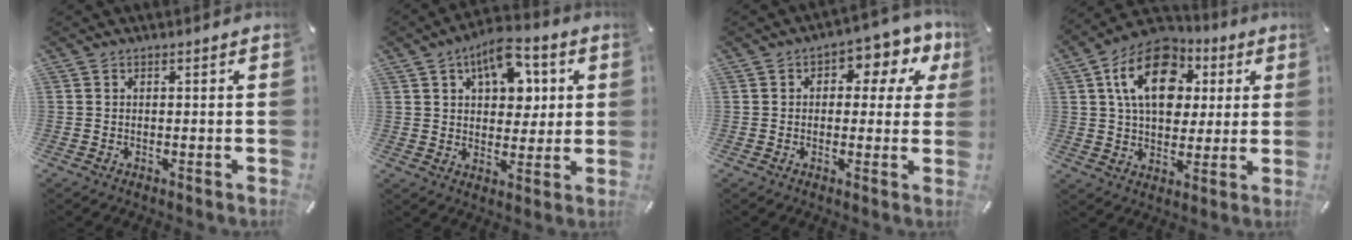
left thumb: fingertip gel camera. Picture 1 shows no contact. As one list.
[{"total": 10.9, "force": [5.1, 6.7, 7.0], "torque": [-0.101, -0.012, 0.089]}, {"total": 7.2, "force": [2.2, 4.6, 5.0], "torque": [-0.059, -0.010, 0.030]}, {"total": 17.0, "force": [5.5, 12.0, 10.7], "torque": [-0.189, -0.001, 0.099]}]